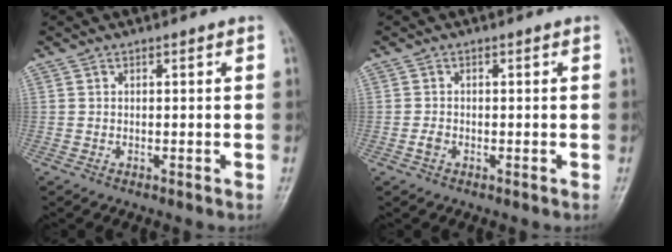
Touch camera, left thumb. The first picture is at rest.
{"total": 1.2, "force": [-0.4, 0.9, 0.7], "torque": [-0.013, 0.000, -0.009]}